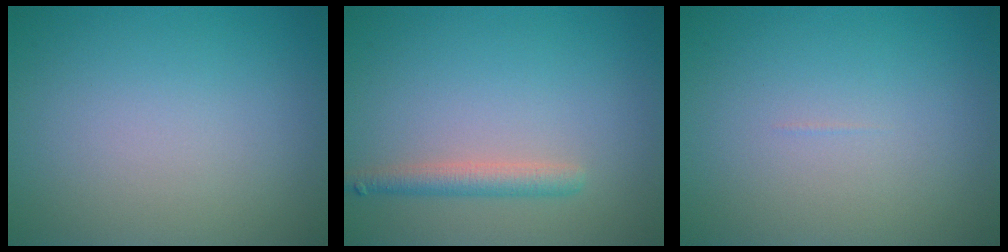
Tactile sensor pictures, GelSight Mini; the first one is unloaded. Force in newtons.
{"total": 2.2, "press": 2.2, "slide": 0.1}
{"total": 0.0}